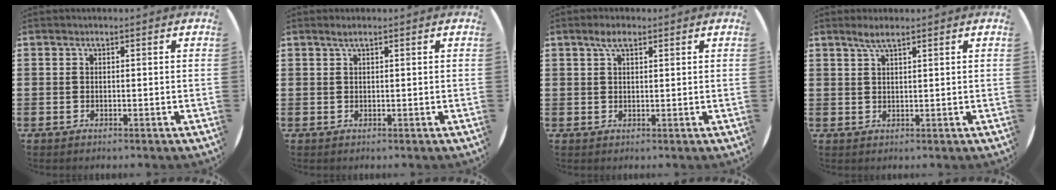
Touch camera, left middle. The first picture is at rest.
{"total": 0.9, "force": [0.5, 0.0, 0.7], "torque": [-0.012, 0.003, 0.008]}
{"total": 2.7, "force": [1.8, 1.0, 1.7], "torque": [-0.028, 0.005, 0.029]}
{"total": 2.3, "force": [1.7, 0.2, 1.6], "torque": [-0.031, 0.005, 0.030]}